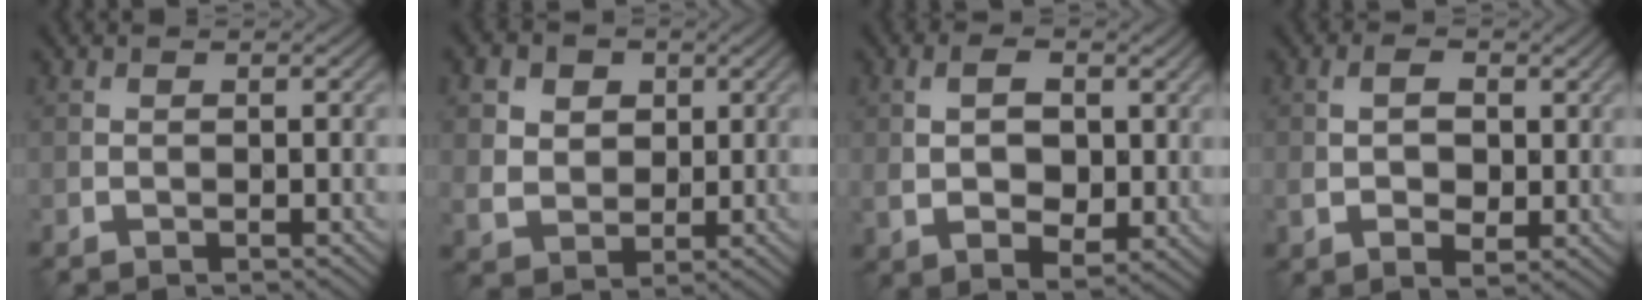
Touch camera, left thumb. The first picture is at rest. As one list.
[{"total": 8.1, "force": [3.4, 6.3, 3.7], "torque": [-0.129, 0.012, 0.060]}, {"total": 6.7, "force": [1.0, 3.8, 5.4], "torque": [-0.108, -0.005, 0.018]}, {"total": 4.4, "force": [0.6, 2.8, 3.4], "torque": [-0.064, -0.003, 0.010]}]